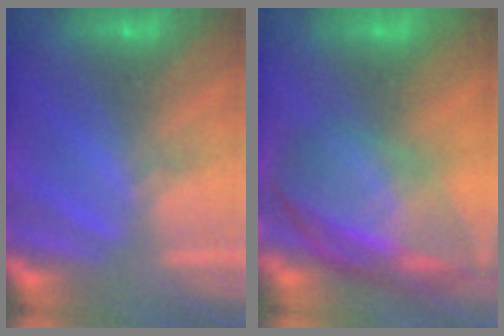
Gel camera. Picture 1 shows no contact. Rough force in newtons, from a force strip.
{"total": 7.6}